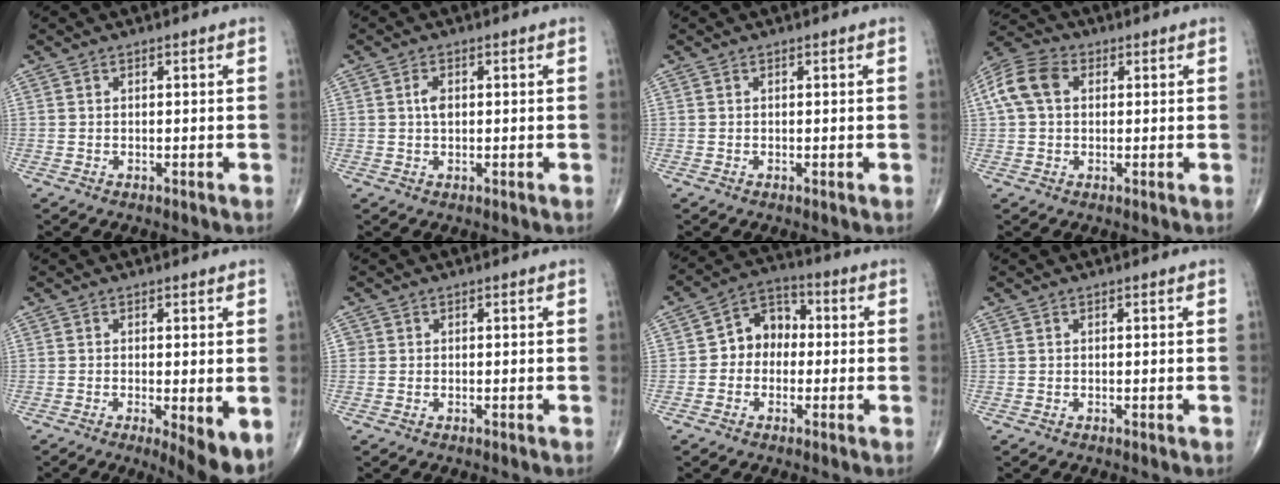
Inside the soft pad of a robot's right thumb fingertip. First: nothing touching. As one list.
[{"total": 2.5, "force": [0.4, 1.5, 1.9], "torque": [-0.035, 0.001, 0.005]}, {"total": 0.0}, {"total": 9.0, "force": [1.8, 6.4, 6.1], "torque": [-0.129, 0.027, 0.028]}, {"total": 6.1, "force": [-1.6, 1.4, 5.8], "torque": [-0.086, -0.020, -0.026]}, {"total": 0.8, "force": [0.1, 0.8, 0.1], "torque": [0.006, 0.003, 0.000]}, {"total": 8.1, "force": [-0.3, 6.5, 4.9], "torque": [-0.047, 0.032, -0.021]}, {"total": 0.0}]